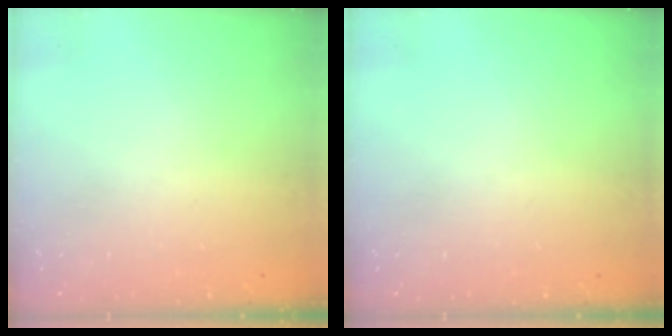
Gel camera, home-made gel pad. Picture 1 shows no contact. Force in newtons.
{"total": 0.0}